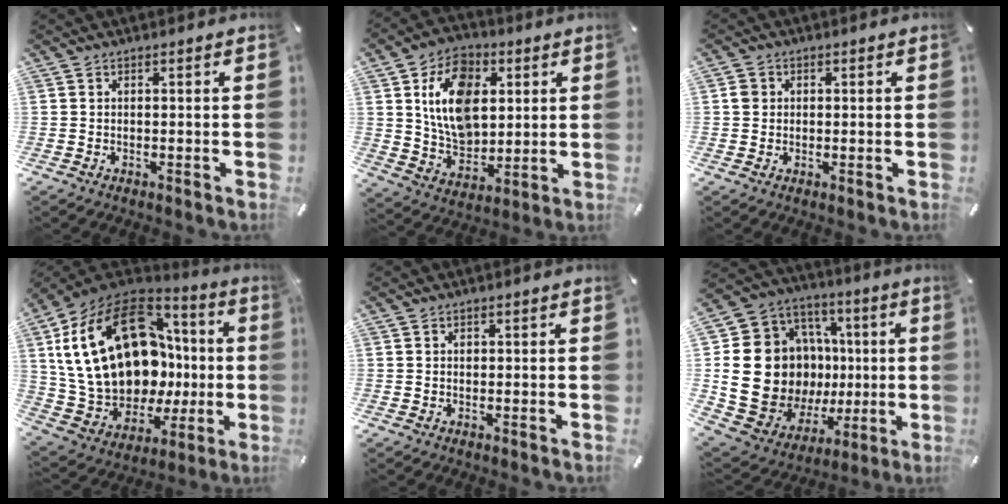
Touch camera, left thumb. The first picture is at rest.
{"total": 14.8, "force": [3.9, 11.0, 9.1], "torque": [-0.163, 0.000, 0.068]}
{"total": 2.0, "force": [0.2, 2.0, 0.5], "torque": [-0.003, 0.002, -0.001]}
{"total": 27.2, "force": [4.9, 18.7, 19.2], "torque": [-0.382, -0.037, 0.120]}
{"total": 0.6, "force": [0.1, 0.5, 0.3], "torque": [-0.006, 0.001, 0.001]}
{"total": 23.4, "force": [0.0, 18.9, 13.8], "torque": [-0.266, -0.026, 0.044]}